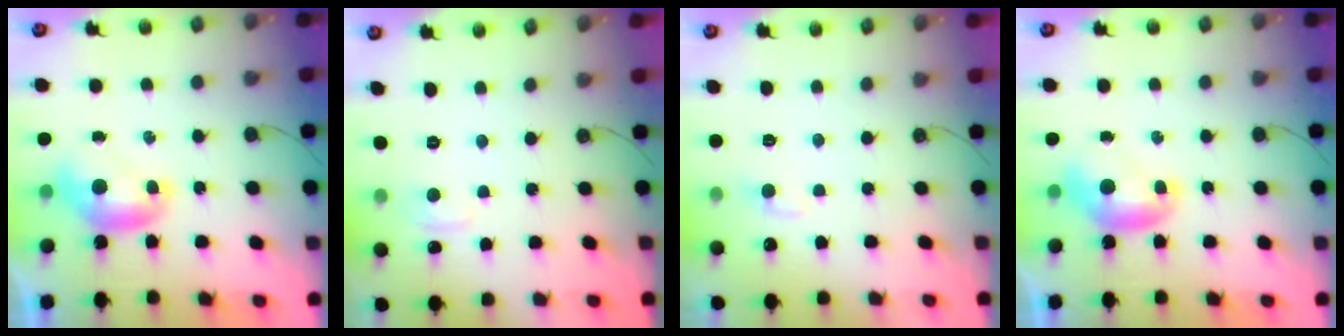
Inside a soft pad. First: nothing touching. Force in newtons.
{"total": 3.0, "press": 3.0, "slide": 0.4}
{"total": 2.5, "press": 2.5, "slide": 0.6}
{"total": 0.0}